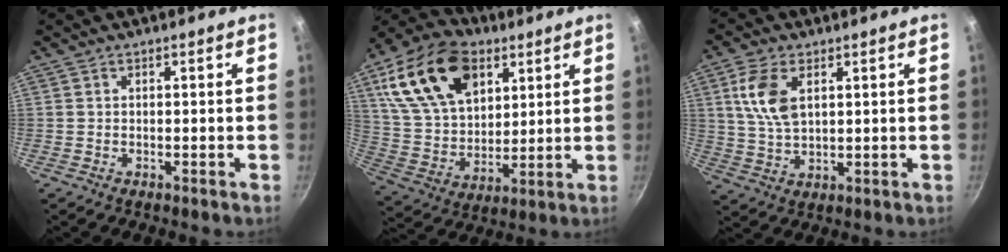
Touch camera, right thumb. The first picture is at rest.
{"total": 22.6, "force": [9.7, 14.2, 14.6], "torque": [-0.235, -0.021, 0.177]}
{"total": 8.9, "force": [3.0, 4.9, 6.8], "torque": [-0.132, -0.011, 0.060]}